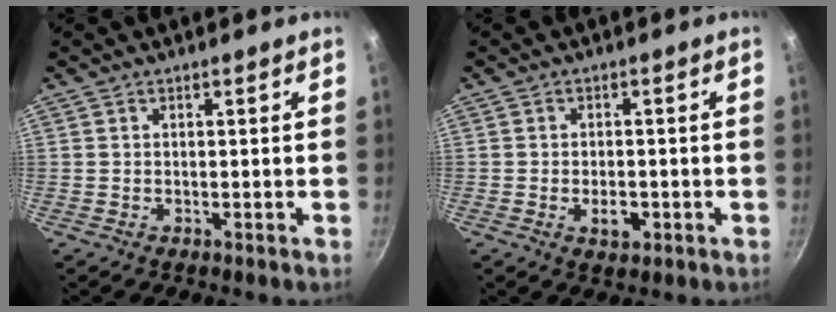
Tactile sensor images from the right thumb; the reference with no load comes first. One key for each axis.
{"total": 3.8, "fx": -1.2, "fy": 2.2, "fz": 2.8, "tx": -0.036, "ty": 0.006, "tz": -0.018}